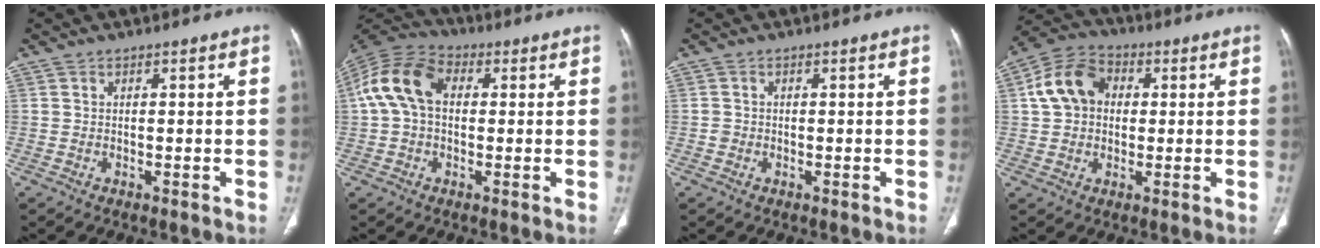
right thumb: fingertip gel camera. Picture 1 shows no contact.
{"total": 12.0, "force": [1.6, 8.2, 8.6], "torque": [-0.170, 0.036, 0.019]}
{"total": 0.9, "force": [-0.3, 0.8, 0.2], "torque": [0.000, 0.004, -0.005]}
{"total": 10.0, "force": [1.9, 7.2, 6.7], "torque": [-0.122, 0.022, 0.030]}